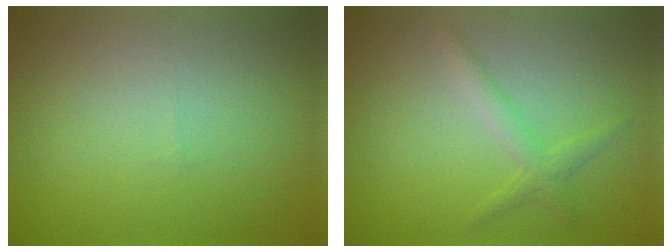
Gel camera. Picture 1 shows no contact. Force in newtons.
{"total": 1.7, "press": 1.7, "slide": 0.1}